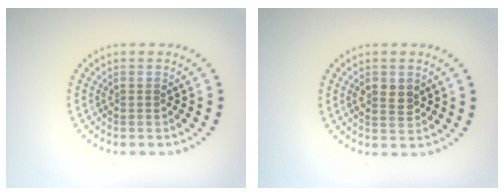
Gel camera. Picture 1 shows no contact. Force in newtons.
{"total": 2.1, "press": 2.1, "slide": 0.2}